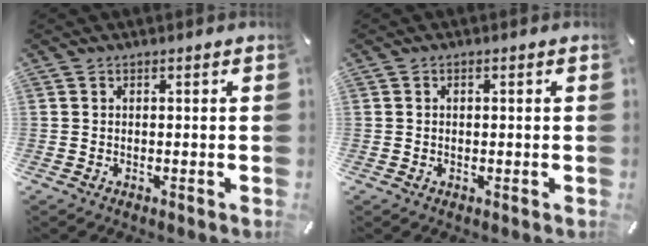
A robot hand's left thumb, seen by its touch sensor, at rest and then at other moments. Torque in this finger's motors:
{"motor_torque": [-0.21, -0.23, -0.01, -0.01, -0.02]}